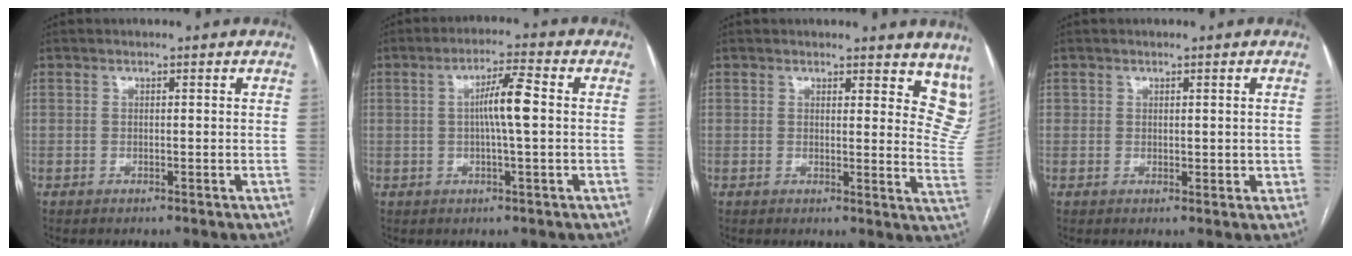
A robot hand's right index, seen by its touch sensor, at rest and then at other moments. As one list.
[{"total": 6.0, "force": [0.4, 0.2, 5.9], "torque": [-0.108, 0.008, 0.004]}, {"total": 11.8, "force": [10.3, 4.0, 4.0], "torque": [0.004, -0.049, 0.083]}, {"total": 1.9, "force": [0.5, 1.6, 0.8], "torque": [-0.004, -0.001, 0.009]}]